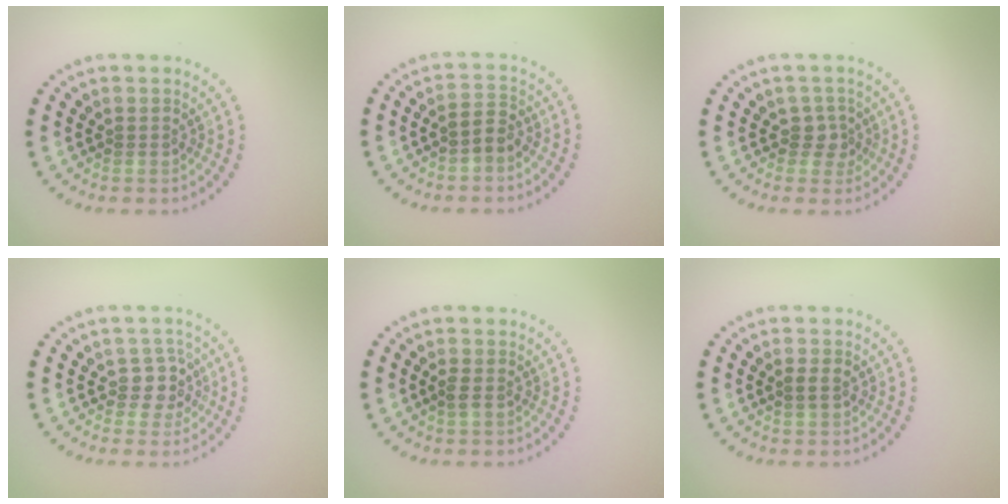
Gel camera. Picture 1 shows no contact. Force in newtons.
{"total": 1.9, "press": 1.7, "slide": 0.9}
{"total": 1.7, "press": 1.4, "slide": 1.0}
{"total": 2.4, "press": 2.0, "slide": 1.3}
{"total": 0.8, "press": 0.8, "slide": 0.2}
{"total": 1.1, "press": 1.1, "slide": 0.2}